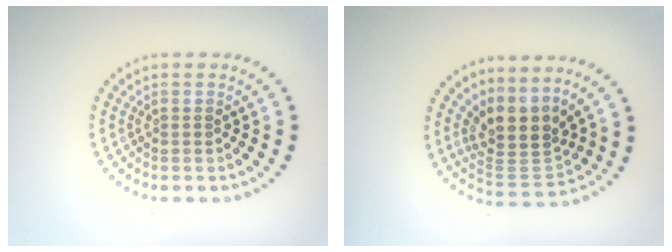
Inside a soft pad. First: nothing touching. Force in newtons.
{"total": 4.2, "press": 3.1, "slide": 2.8}